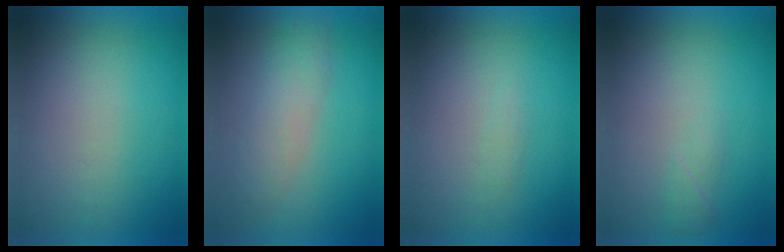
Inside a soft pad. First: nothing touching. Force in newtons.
{"total": 3.4}
{"total": 1.0}
{"total": 1.6}